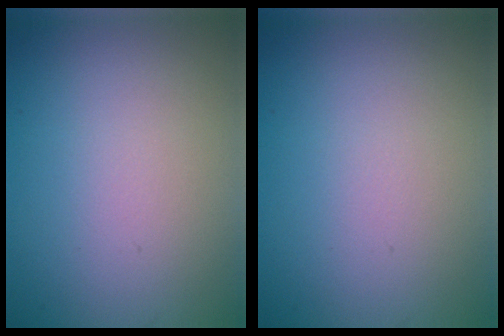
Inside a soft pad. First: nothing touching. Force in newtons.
{"total": 0.0}